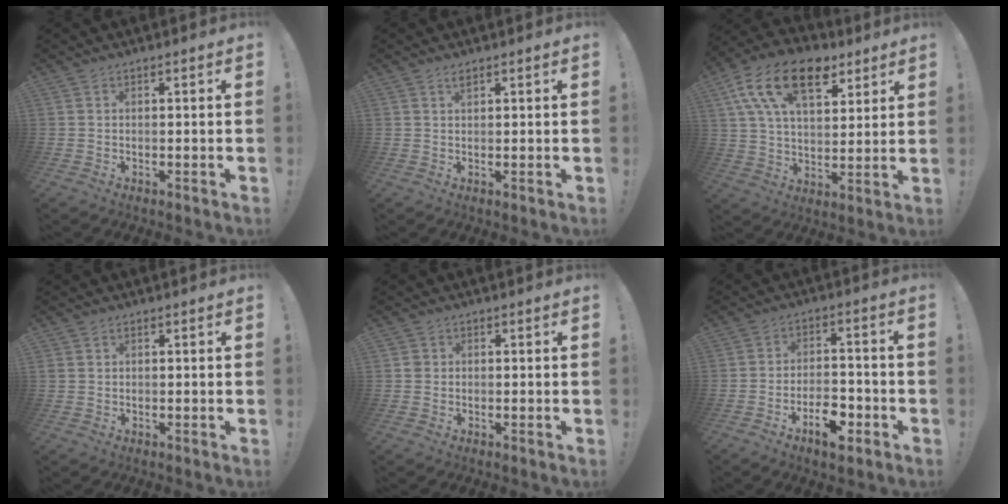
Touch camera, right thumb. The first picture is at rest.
{"total": 1.6, "force": [1.2, 0.3, 1.0], "torque": [-0.008, -0.004, 0.019]}
{"total": 19.5, "force": [9.8, 10.9, 12.9], "torque": [-0.224, -0.042, 0.174]}
{"total": 0.8, "force": [0.5, 0.6, 0.2], "torque": [-0.008, 0.003, 0.010]}
{"total": 1.7, "force": [0.3, 1.6, 0.5], "torque": [-0.005, 0.002, 0.005]}
{"total": 9.9, "force": [-5.3, 5.2, 6.6], "torque": [-0.086, 0.034, -0.088]}